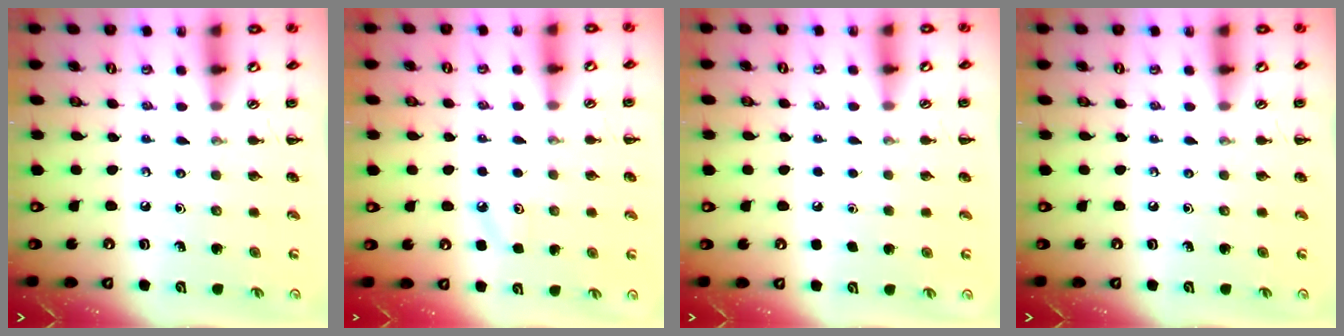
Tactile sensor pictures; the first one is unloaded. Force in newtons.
{"total": 5.1, "press": 4.9, "slide": 1.5}
{"total": 1.5, "press": 1.5, "slide": 0.1}
{"total": 0.0}